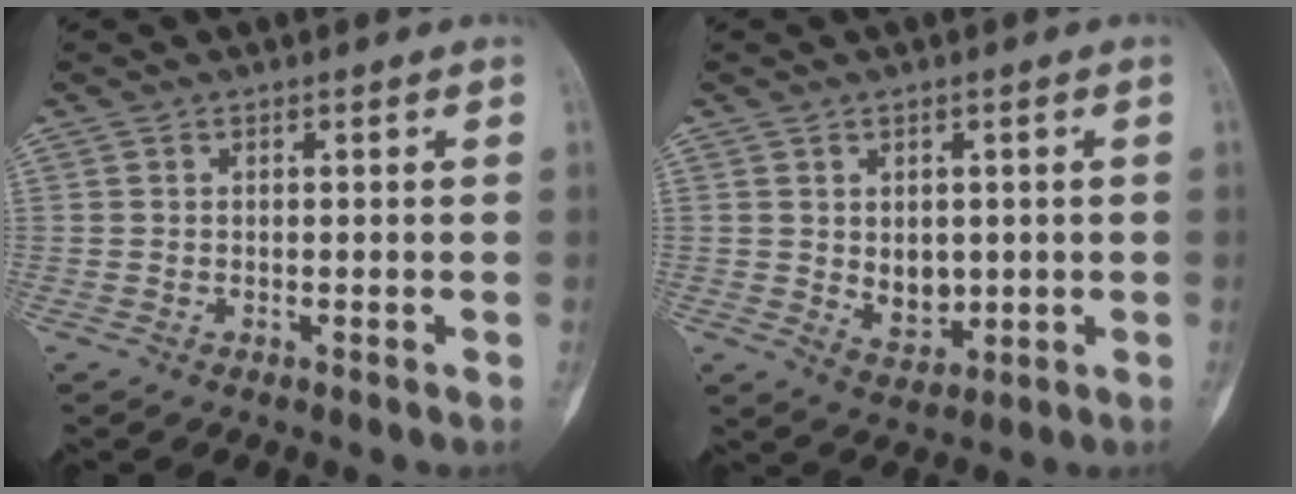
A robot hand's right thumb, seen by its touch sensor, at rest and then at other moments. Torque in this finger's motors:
{"motor_torque": [0.63, 0.59, 0.33, -0.33, 0.11]}